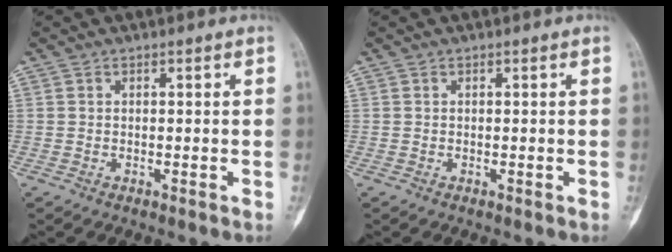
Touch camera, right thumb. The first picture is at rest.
{"total": 0.0}